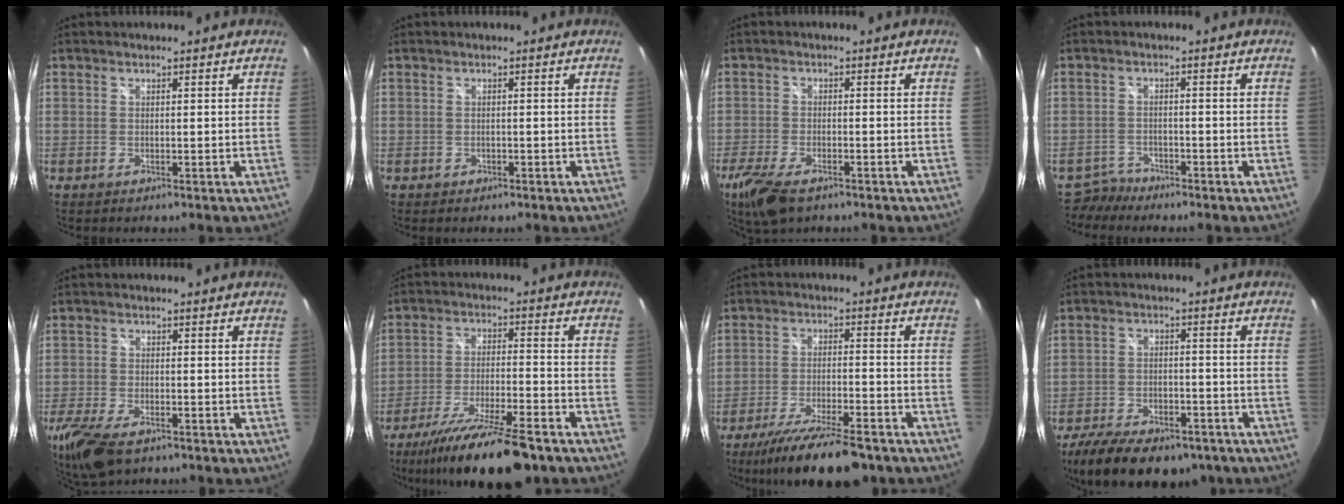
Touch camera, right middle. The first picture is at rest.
{"total": 0.9, "force": [-0.5, 0.7, 0.2], "torque": [-0.005, 0.001, -0.004]}
{"total": 7.7, "force": [-5.4, 3.0, 4.6], "torque": [-0.122, -0.025, -0.101]}
{"total": 3.1, "force": [-2.8, 1.2, -0.6], "torque": [0.011, 0.003, -0.053]}
{"total": 10.6, "force": [-7.3, 4.4, 6.3], "torque": [-0.158, -0.036, -0.134]}
{"total": 17.7, "force": [-14.0, 2.9, 10.4], "torque": [-0.199, -0.030, -0.226]}
{"total": 15.4, "force": [-12.3, 3.2, 8.7], "torque": [-0.172, -0.024, -0.195]}
{"total": 17.5, "force": [-12.6, 7.7, 9.4], "torque": [-0.198, -0.023, -0.188]}